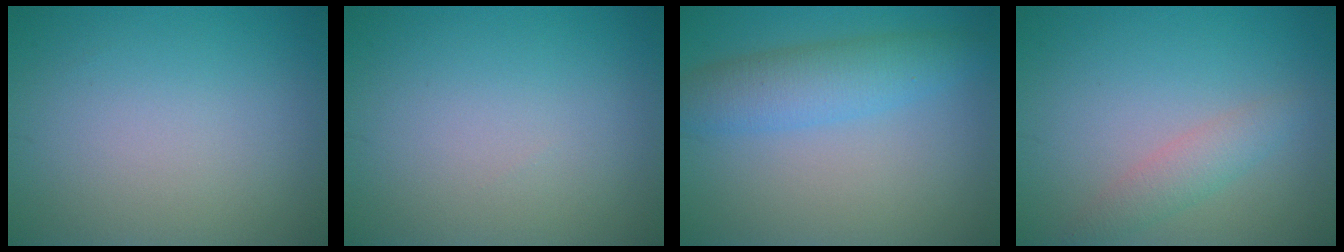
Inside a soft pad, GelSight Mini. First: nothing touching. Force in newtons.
{"total": 0.0}
{"total": 4.4, "press": 4.4, "slide": 0.1}
{"total": 2.2, "press": 2.2, "slide": 0.1}